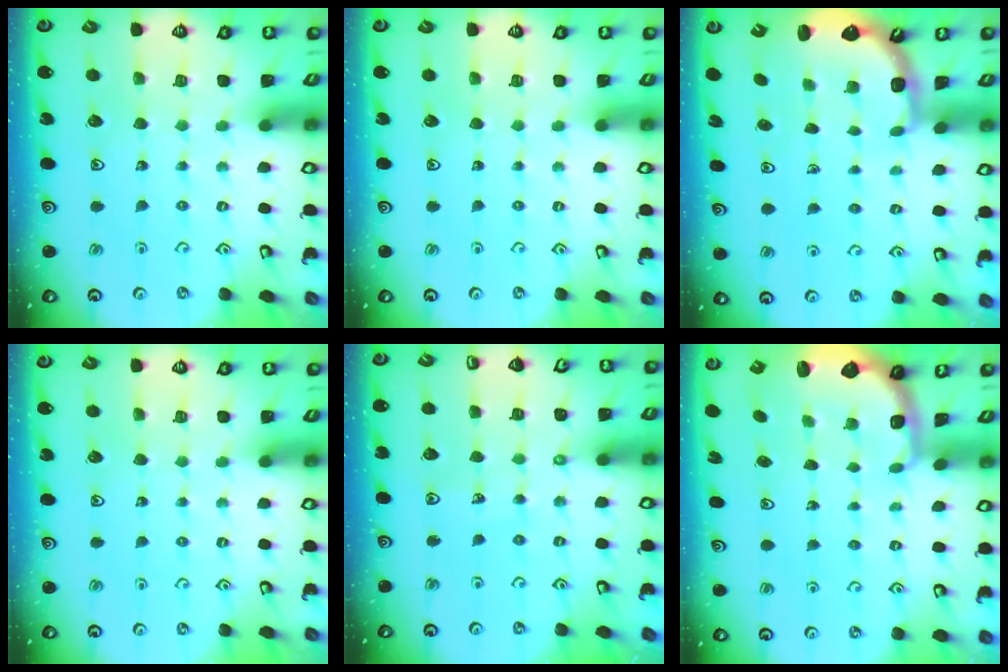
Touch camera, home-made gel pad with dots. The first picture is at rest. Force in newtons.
{"total": 0.0}
{"total": 2.6, "press": 2.2, "slide": 1.4}
{"total": 0.0}
{"total": 4.9, "press": 4.5, "slide": 1.7}
{"total": 2.9, "press": 1.8, "slide": 2.2}